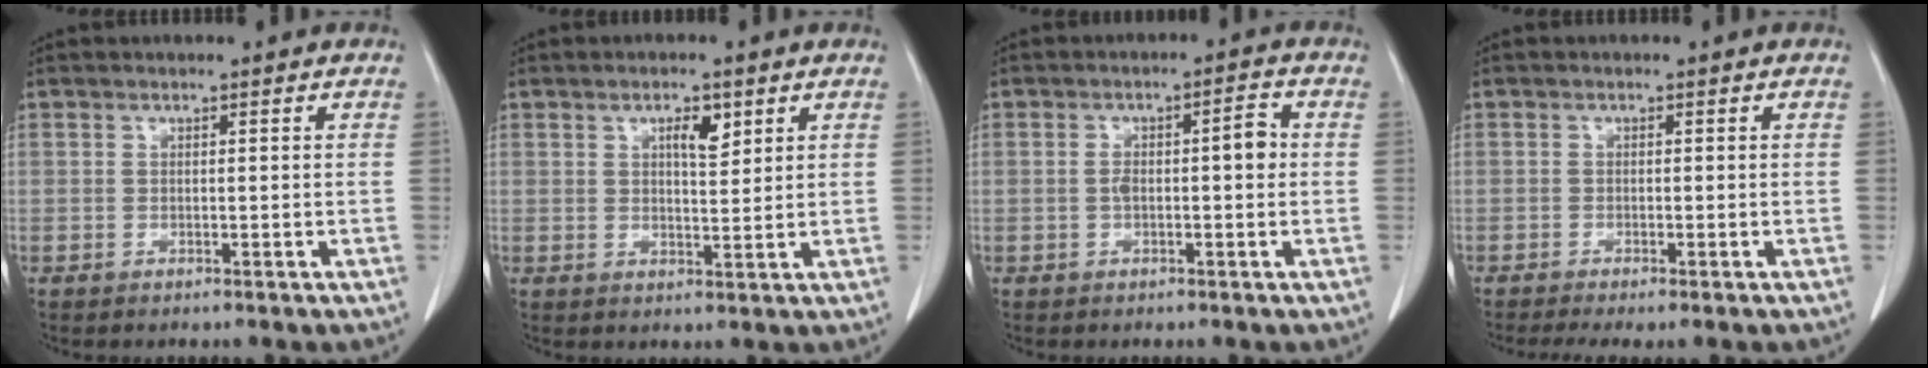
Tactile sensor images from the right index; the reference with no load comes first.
{"total": 3.7, "force": [1.8, 1.2, 3.0], "torque": [-0.049, -0.001, 0.030]}
{"total": 4.8, "force": [0.0, 1.3, 4.6], "torque": [-0.081, 0.022, 0.001]}
{"total": 3.5, "force": [-2.6, 0.4, 2.3], "torque": [-0.037, -0.009, -0.042]}